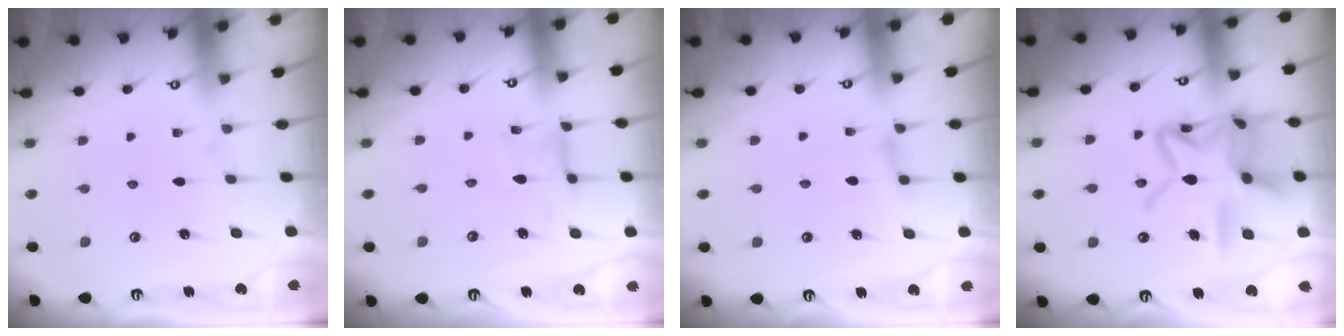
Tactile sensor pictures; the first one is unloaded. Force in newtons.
{"total": 0.9, "press": 0.9, "slide": 0.0}
{"total": 2.6, "press": 2.6, "slide": 0.4}
{"total": 21.1, "press": 21.0, "slide": 1.9}